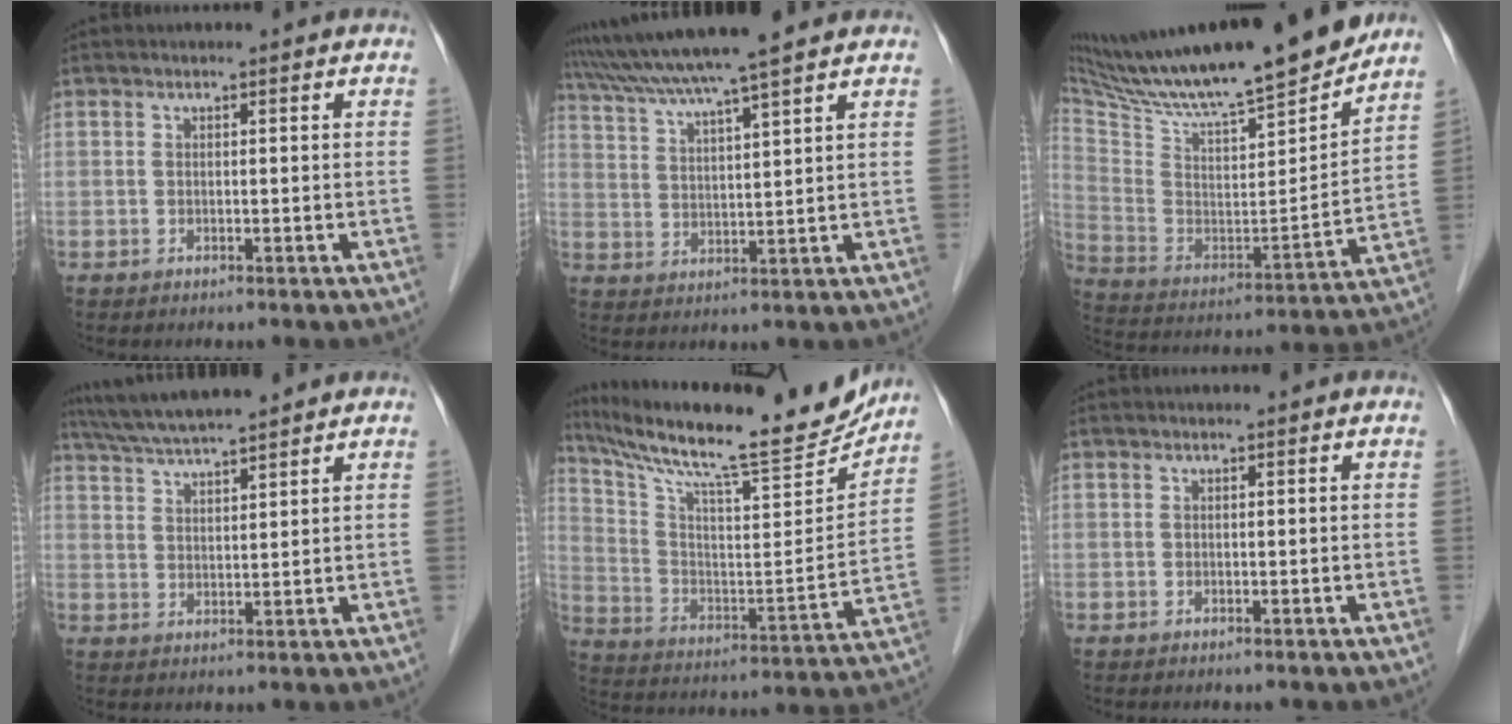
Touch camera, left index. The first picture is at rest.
{"total": 12.1, "force": [10.4, -1.4, 6.1], "torque": [-0.111, 0.023, 0.171]}
{"total": 27.5, "force": [23.8, 2.3, 13.4], "torque": [-0.241, -0.034, 0.375]}
{"total": 9.4, "force": [8.5, 0.2, 4.2], "torque": [-0.075, 0.026, 0.140]}
{"total": 24.4, "force": [21.6, 2.3, 10.9], "torque": [-0.196, -0.039, 0.327]}
{"total": 0.0}